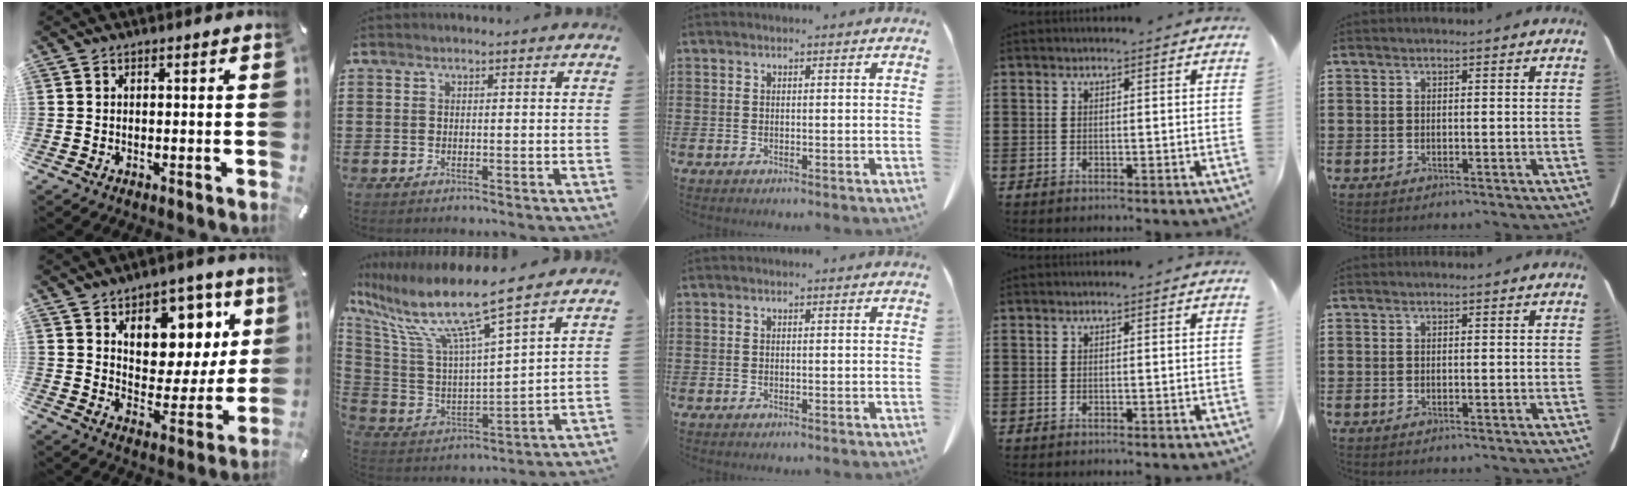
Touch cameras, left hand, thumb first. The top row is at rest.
{"thumb": {"total": 10.4, "force": [5.2, 8.3, 3.4], "torque": [-0.028, -0.059, 0.094]}, "index": {"total": 11.5, "force": [8.2, 0.7, 8.0], "torque": [-0.186, -0.055, 0.131]}}